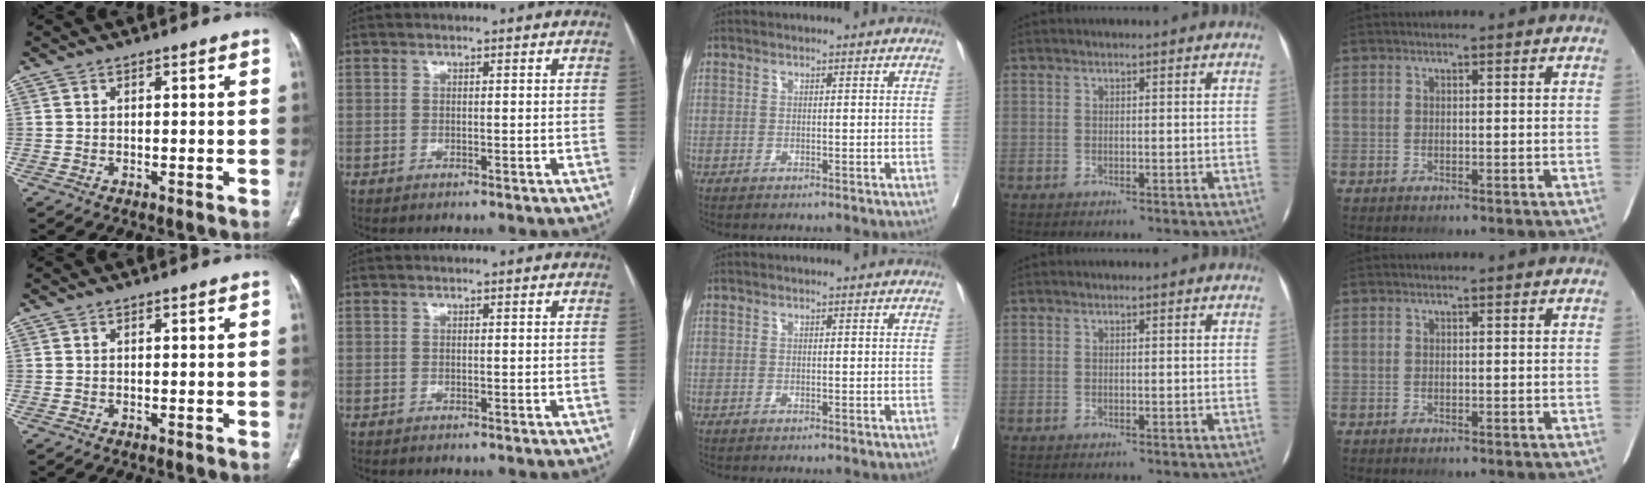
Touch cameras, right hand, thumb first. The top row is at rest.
{}